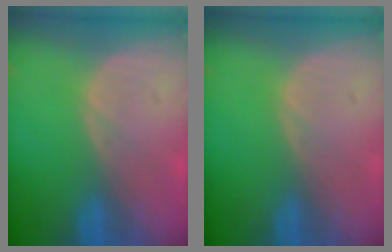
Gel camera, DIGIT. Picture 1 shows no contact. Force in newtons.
{"total": 0.0}